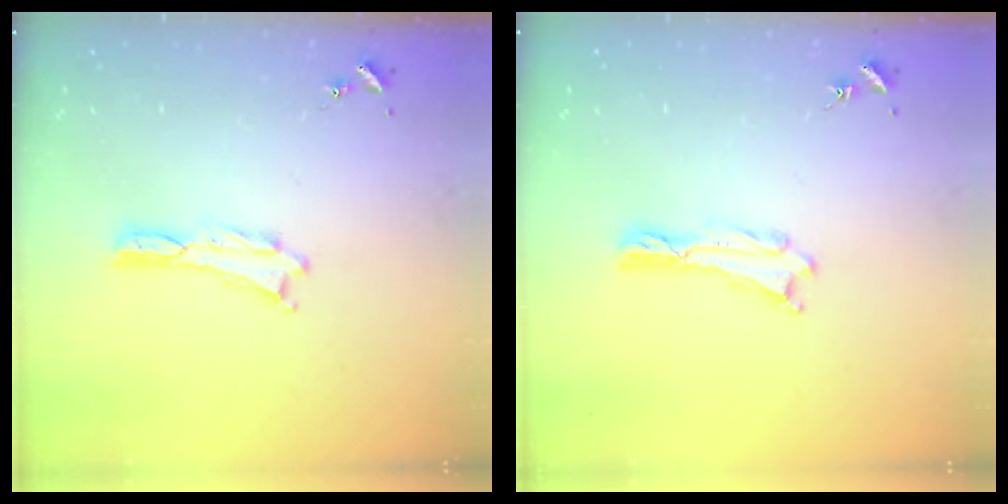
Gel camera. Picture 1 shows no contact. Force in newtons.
{"total": 0.0}